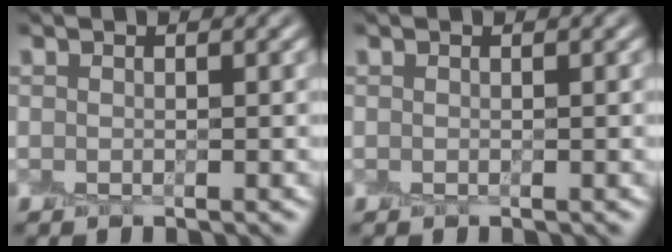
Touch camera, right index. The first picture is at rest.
{"total": 0.0}